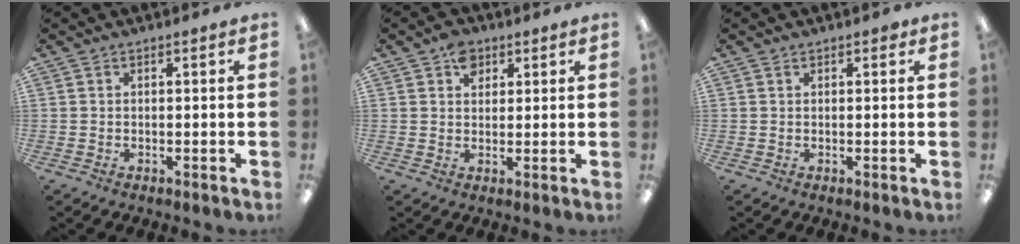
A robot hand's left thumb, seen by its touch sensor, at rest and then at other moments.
{"total": 4.7, "force": [2.4, 3.4, 2.1], "torque": [-0.023, -0.003, 0.041]}
{"total": 0.9, "force": [0.6, 0.6, 0.4], "torque": [-0.010, 0.002, 0.010]}